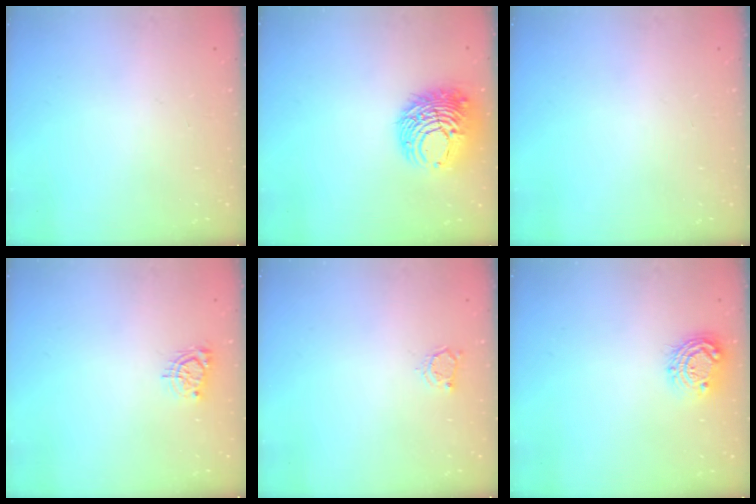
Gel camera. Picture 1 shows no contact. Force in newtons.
{"total": 12.1, "press": 12.0, "slide": 1.4}
{"total": 0.0}
{"total": 5.2, "press": 5.2, "slide": 0.6}
{"total": 3.2, "press": 3.1, "slide": 0.4}
{"total": 9.2, "press": 9.2, "slide": 0.4}